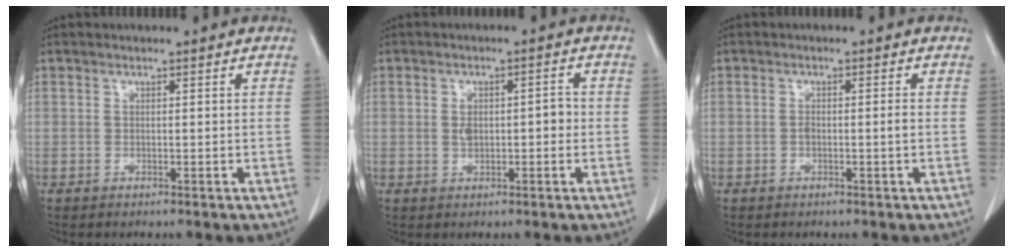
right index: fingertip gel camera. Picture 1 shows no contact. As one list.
[{"total": 3.8, "force": [-0.1, 1.9, 3.3], "torque": [-0.059, 0.012, 0.002]}, {"total": 1.5, "force": [-0.4, 0.2, 1.5], "torque": [-0.026, -0.001, -0.006]}]